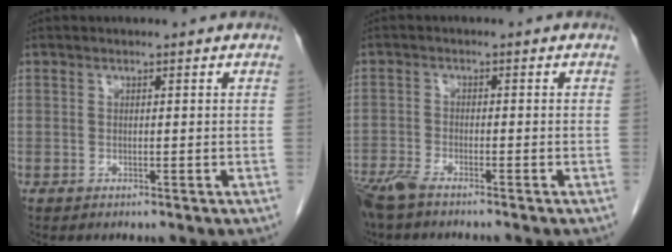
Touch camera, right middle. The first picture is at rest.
{"total": 5.4, "force": [-4.5, 0.7, 2.8], "torque": [-0.054, -0.013, -0.085]}